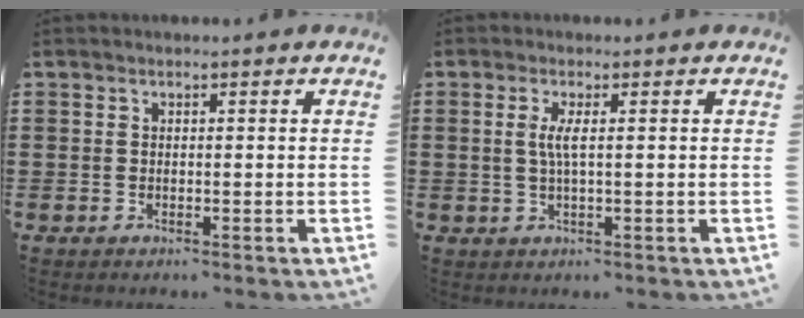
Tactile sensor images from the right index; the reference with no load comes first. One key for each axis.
{"total": 2.8, "fx": 0.2, "fy": 0.1, "fz": 2.8, "tx": -0.061, "ty": -0.007, "tz": -0.001}